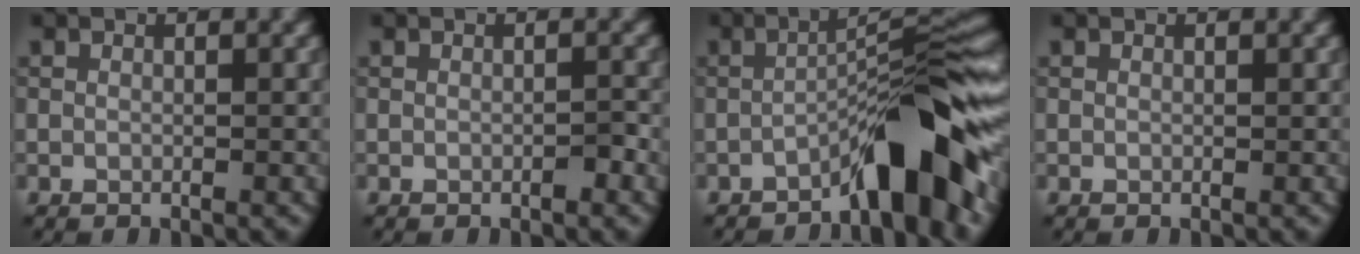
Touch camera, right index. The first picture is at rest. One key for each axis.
{"total": 0.9, "fx": -0.5, "fy": 0.2, "fz": 0.7, "tx": -0.010, "ty": 0.002, "tz": -0.007}
{"total": 7.3, "fx": -4.2, "fy": 1.0, "fz": 5.9, "tx": -0.082, "ty": 0.028, "tz": -0.075}
{"total": 0.0}